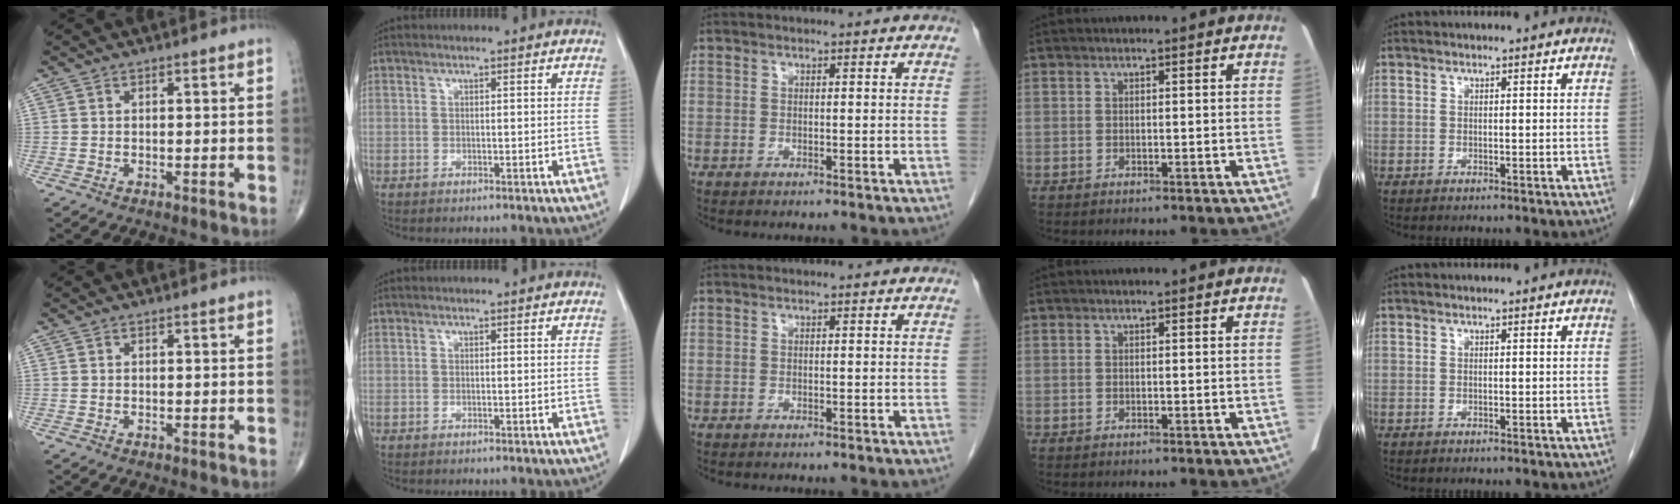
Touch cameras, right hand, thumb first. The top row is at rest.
{}